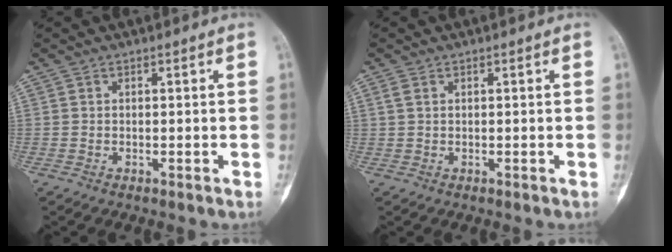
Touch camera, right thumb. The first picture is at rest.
{"total": 0.7, "force": [0.2, 0.4, 0.5], "torque": [-0.015, 0.002, 0.006]}